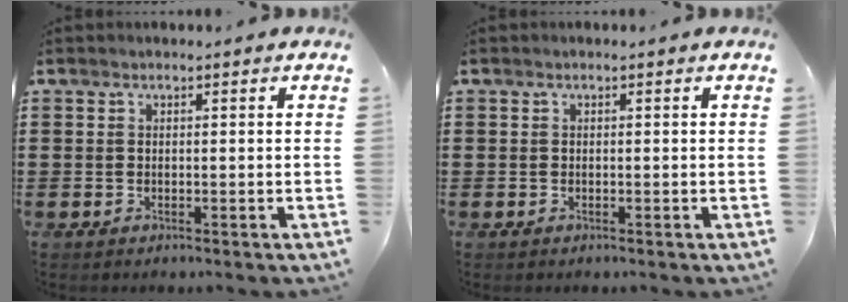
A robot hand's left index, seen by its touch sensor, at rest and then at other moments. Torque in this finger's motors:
{"motor_torque": [0.00, 0.00, 0.00, 0.00]}